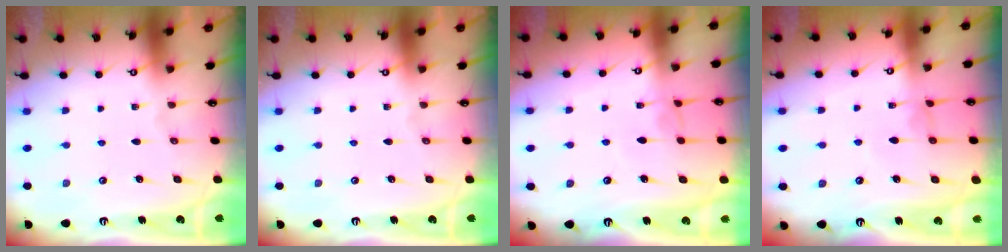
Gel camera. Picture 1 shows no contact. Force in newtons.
{"total": 0.0}
{"total": 2.1, "press": 2.0, "slide": 0.3}
{"total": 0.8, "press": 0.6, "slide": 0.5}